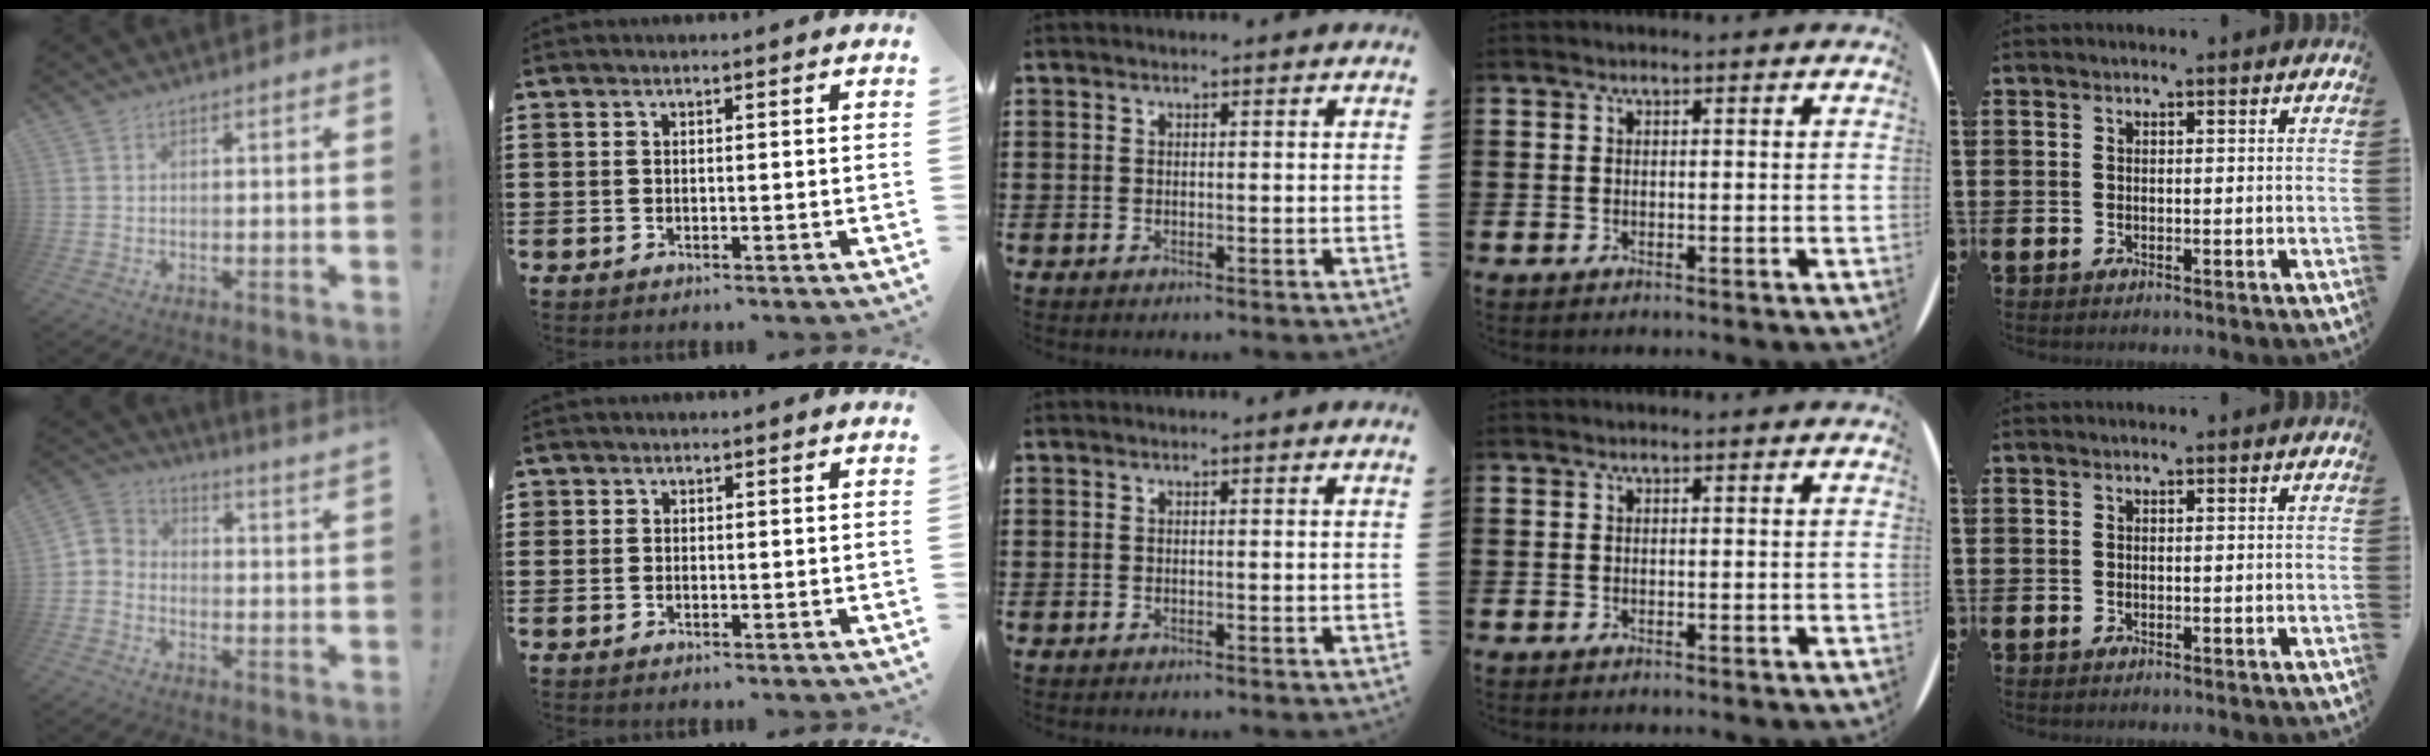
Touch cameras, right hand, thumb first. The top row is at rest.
{"thumb": {"total": 3.5, "force": [1.6, 2.5, 1.8], "torque": [-0.030, -0.018, 0.030]}, "index": {"total": 0.5, "force": [-0.1, 0.5, 0.2], "torque": [-0.005, 0.001, -0.001]}}